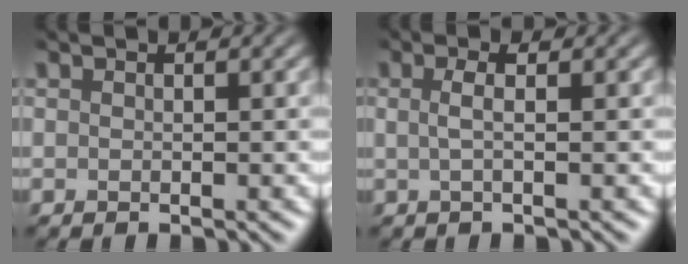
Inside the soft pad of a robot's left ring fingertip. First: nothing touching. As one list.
[{"total": 1.8, "force": [0.3, 0.5, 1.7], "torque": [-0.031, 0.005, 0.000]}]